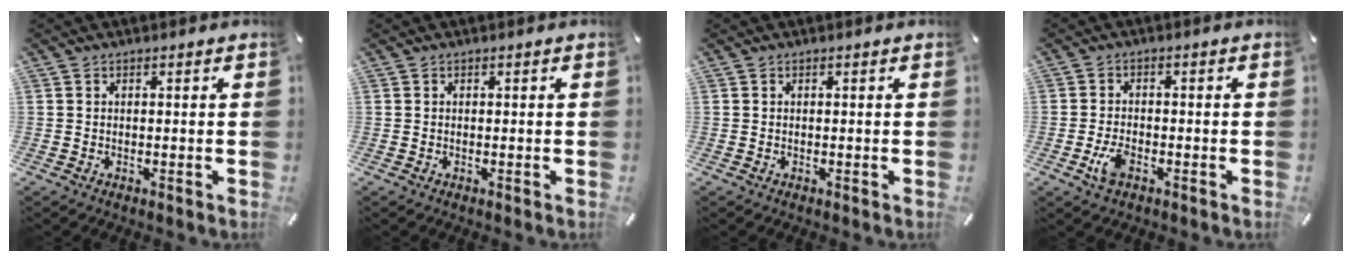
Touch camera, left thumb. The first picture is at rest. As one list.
[{"total": 0.0}, {"total": 0.0}, {"total": 4.6, "force": [-2.0, 2.5, 3.3], "torque": [-0.078, 0.002, -0.041]}]